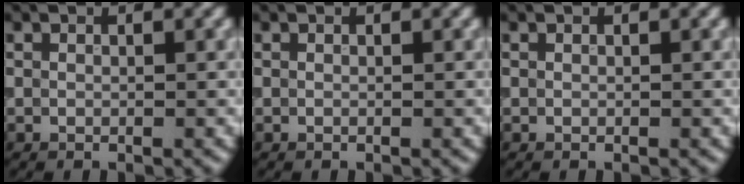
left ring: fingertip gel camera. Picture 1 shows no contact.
{"total": 0.0}
{"total": 0.0}